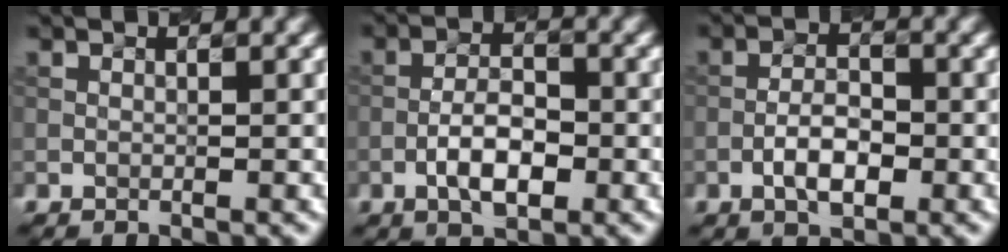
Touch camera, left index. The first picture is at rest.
{"total": 3.5, "force": [-1.7, 1.4, 2.8], "torque": [-0.050, 0.007, -0.026]}
{"total": 2.8, "force": [-1.4, 1.1, 2.2], "torque": [-0.041, 0.006, -0.021]}